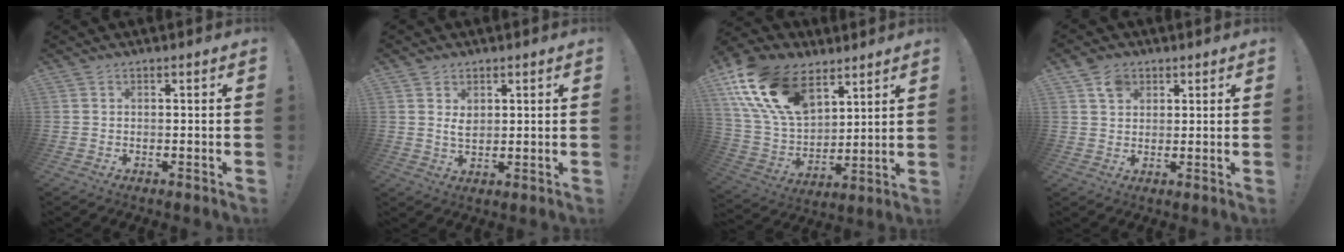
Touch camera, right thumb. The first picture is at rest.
{"total": 3.3, "force": [1.5, 2.3, 1.8], "torque": [-0.018, -0.004, 0.025]}
{"total": 21.5, "force": [11.6, 13.0, 12.6], "torque": [-0.246, -0.053, 0.222]}
{"total": 5.1, "force": [2.9, 3.7, 2.0], "torque": [-0.034, -0.004, 0.054]}